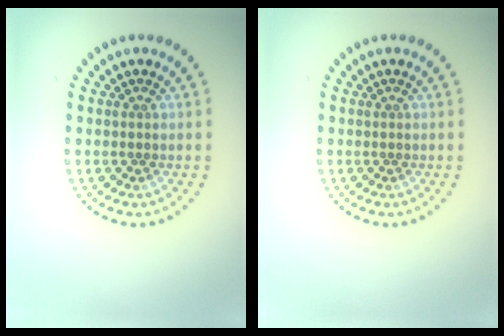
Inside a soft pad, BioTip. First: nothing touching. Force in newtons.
{"total": 0.0}